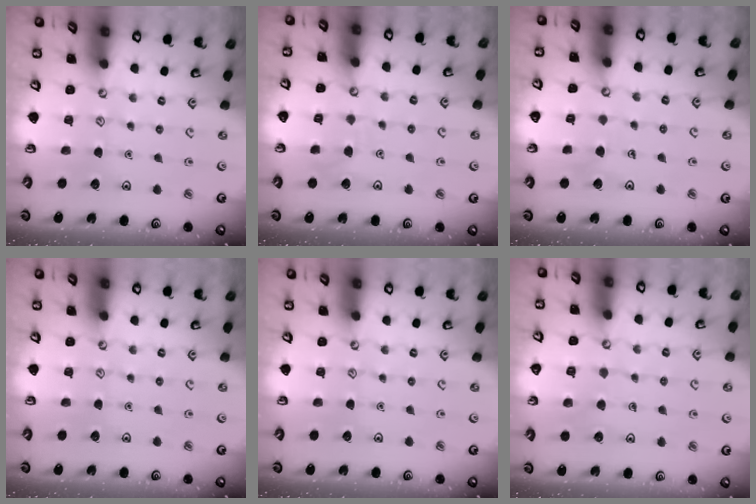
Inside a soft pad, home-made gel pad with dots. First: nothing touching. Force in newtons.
{"total": 5.2, "press": 5.1, "slide": 0.4}
{"total": 3.2, "press": 3.2, "slide": 0.2}
{"total": 0.0}
{"total": 0.0}
{"total": 6.0, "press": 6.0, "slide": 0.5}